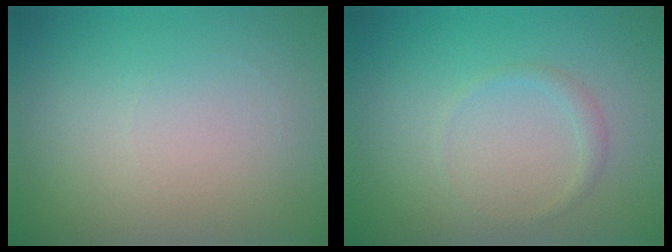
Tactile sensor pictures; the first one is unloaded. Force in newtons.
{"total": 0.9, "press": 0.9, "slide": 0.1}